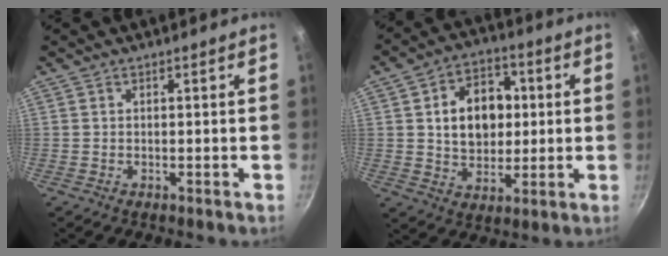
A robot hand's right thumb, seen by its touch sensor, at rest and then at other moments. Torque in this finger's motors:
{"motor_torque": [-0.54, 0.93, 0.55, 0.42, 0.13]}